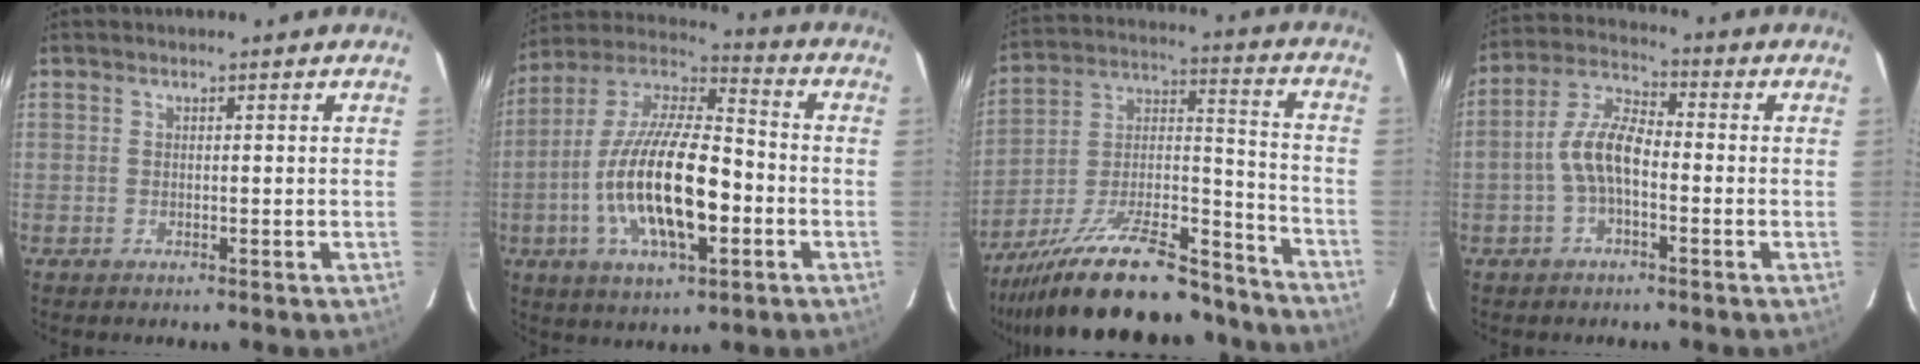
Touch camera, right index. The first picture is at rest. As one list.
[{"total": 20.2, "force": [-5.0, 7.4, 18.1], "torque": [-0.354, -0.007, -0.091]}, {"total": 27.6, "force": [-21.8, 8.5, 14.6], "torque": [-0.261, 0.002, -0.321]}, {"total": 7.7, "force": [-2.0, 3.5, 6.6], "torque": [-0.141, 0.019, -0.040]}]